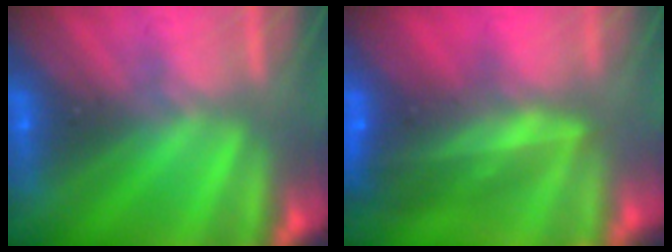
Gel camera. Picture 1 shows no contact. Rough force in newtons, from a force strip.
{"total": 7.5}